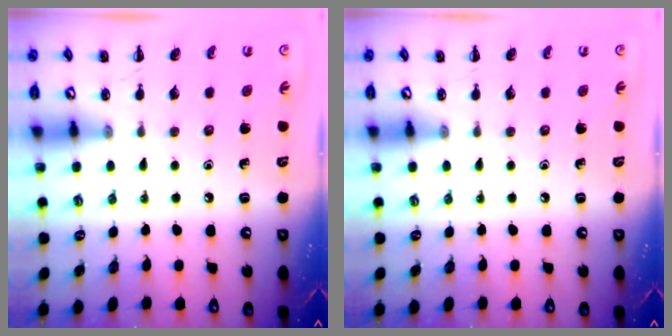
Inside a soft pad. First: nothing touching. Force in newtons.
{"total": 0.0}